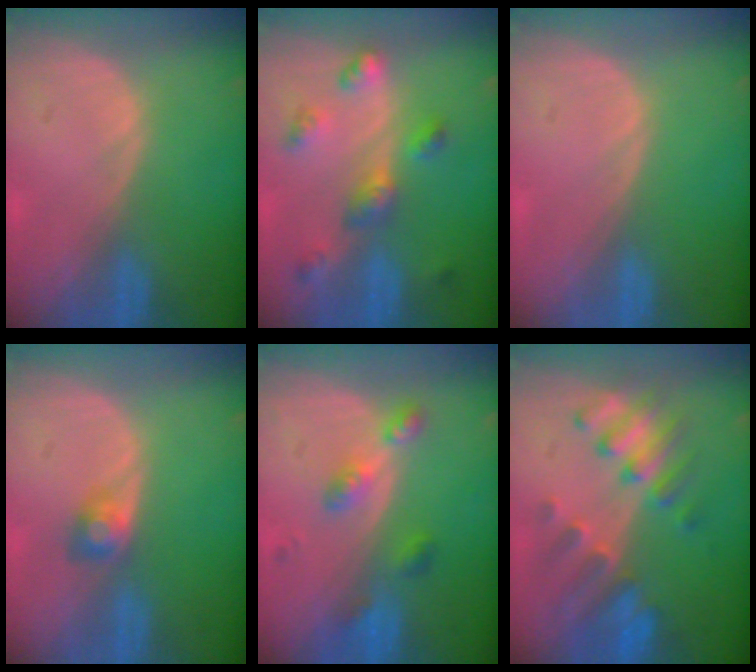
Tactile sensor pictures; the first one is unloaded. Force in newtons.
{"total": 6.4, "press": 5.7, "slide": 2.8}
{"total": 0.5, "press": 0.0, "slide": 0.5}
{"total": 2.3, "press": 2.3, "slide": 0.2}
{"total": 4.5, "press": 4.3, "slide": 1.3}
{"total": 8.0, "press": 7.8, "slide": 1.3}